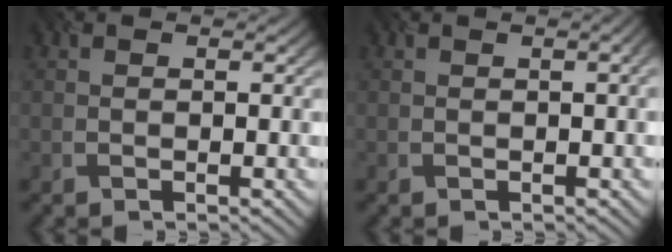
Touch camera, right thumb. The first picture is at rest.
{"total": 2.3, "force": [0.4, 1.0, 2.0], "torque": [-0.010, 0.013, -0.003]}